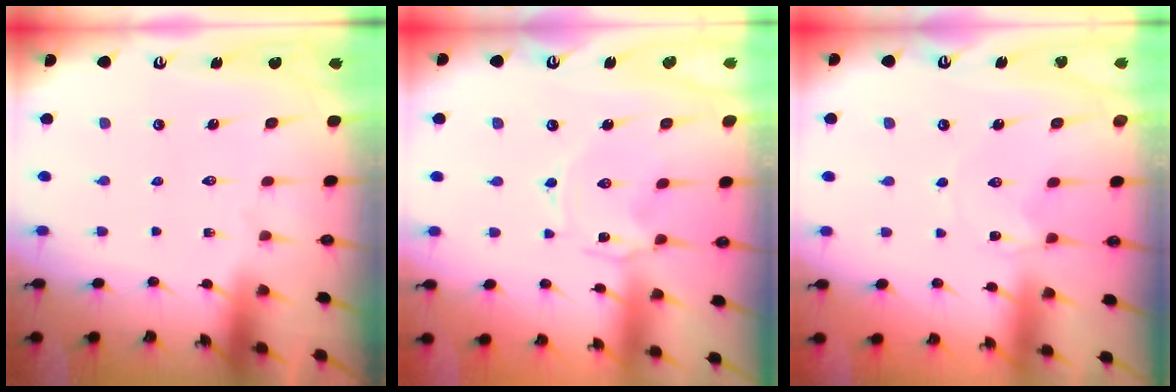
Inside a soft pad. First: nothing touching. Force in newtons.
{"total": 0.6, "press": 0.5, "slide": 0.2}
{"total": 1.8, "press": 1.7, "slide": 0.3}